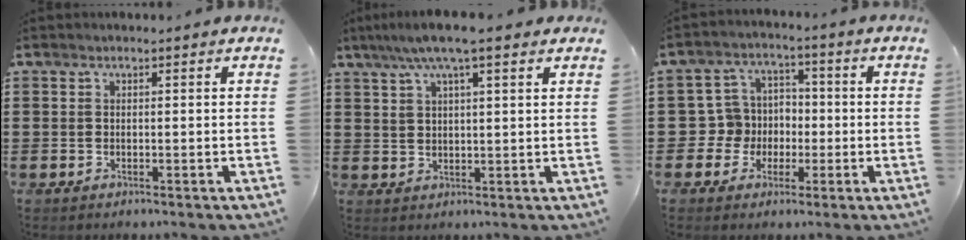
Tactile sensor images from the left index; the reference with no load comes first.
{"total": 6.7, "force": [4.6, 1.0, 4.8], "torque": [-0.102, 0.001, 0.080]}
{"total": 6.2, "force": [-0.9, 6.1, 0.9], "torque": [-0.058, 0.008, -0.021]}